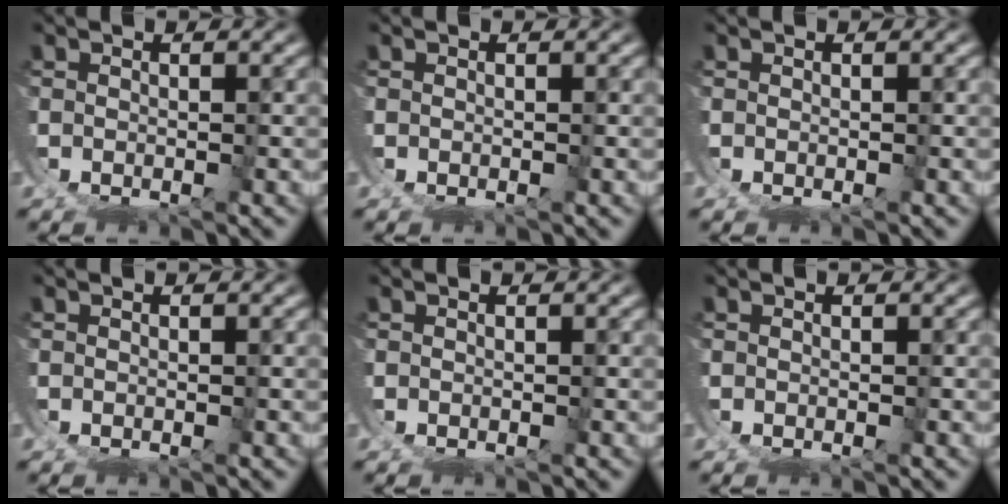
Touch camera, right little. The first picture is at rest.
{"total": 0.0}
{"total": 0.0}
{"total": 0.0}
{"total": 0.0}
{"total": 0.0}